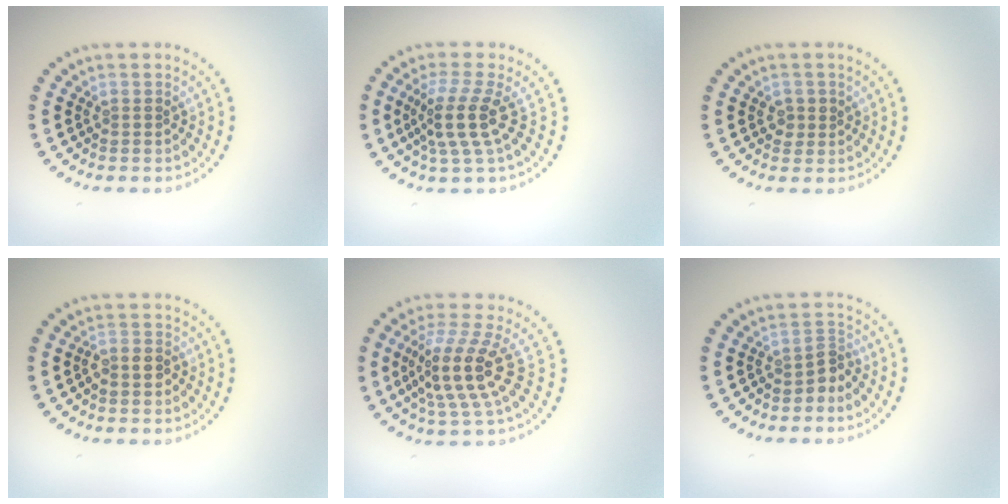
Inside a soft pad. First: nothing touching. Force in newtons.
{"total": 3.6, "press": 2.7, "slide": 2.4}
{"total": 1.4, "press": 1.3, "slide": 0.4}
{"total": 1.5, "press": 1.3, "slide": 0.8}
{"total": 4.9, "press": 3.9, "slide": 2.9}
{"total": 2.0, "press": 1.5, "slide": 1.3}